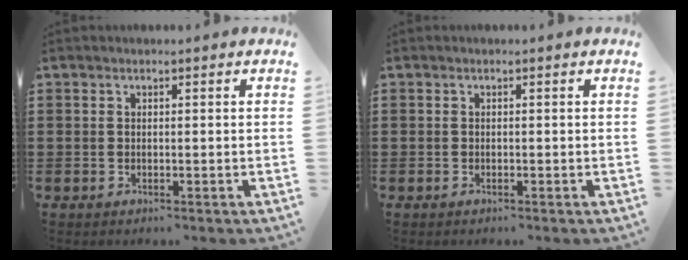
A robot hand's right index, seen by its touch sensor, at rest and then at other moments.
{"total": 0.0}